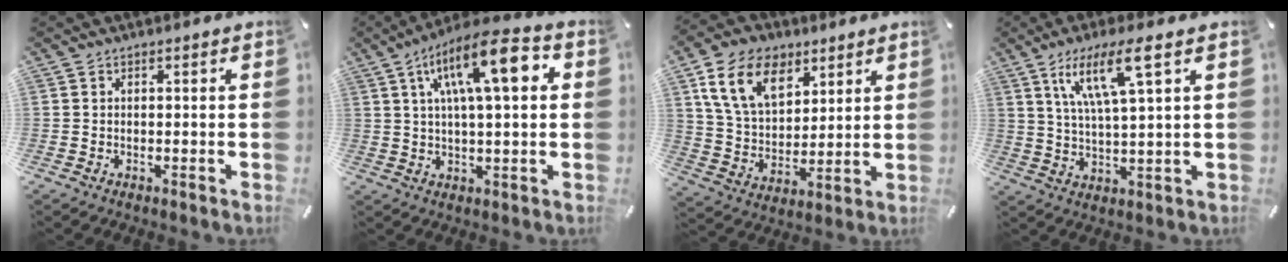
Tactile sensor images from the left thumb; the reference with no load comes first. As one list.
[{"total": 15.7, "force": [5.1, 5.1, 14.0], "torque": [-0.222, -0.003, 0.078]}, {"total": 14.4, "force": [7.4, 9.8, 7.5], "torque": [-0.164, -0.018, 0.142]}, {"total": 11.8, "force": [5.8, 2.4, 10.0], "torque": [-0.196, 0.004, 0.099]}]